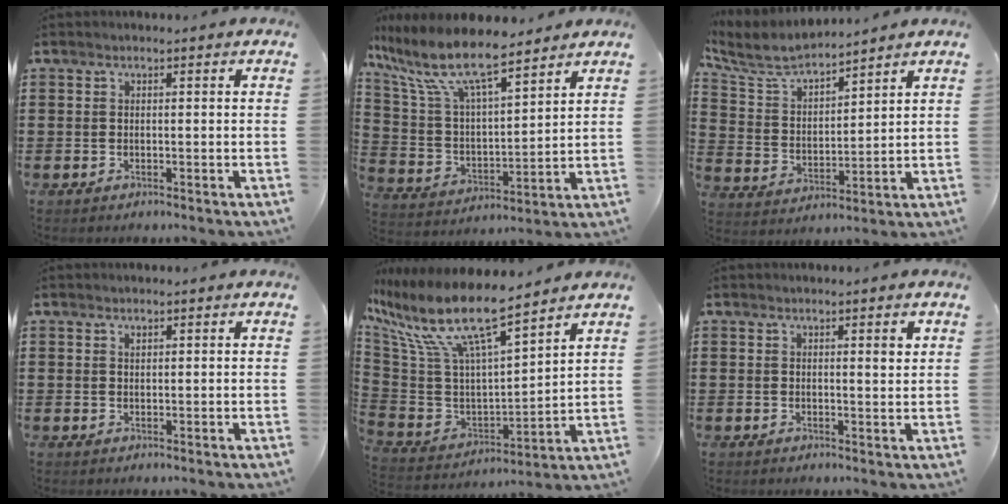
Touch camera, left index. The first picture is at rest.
{"total": 10.9, "force": [8.5, 2.1, 6.5], "torque": [-0.166, -0.045, 0.141]}
{"total": 6.6, "force": [6.0, 1.2, 2.5], "torque": [-0.078, -0.032, 0.102]}
{"total": 0.7, "force": [0.5, 0.4, 0.3], "torque": [-0.007, 0.001, 0.009]}
{"total": 12.9, "force": [8.7, 2.9, 9.1], "torque": [-0.214, -0.058, 0.145]}
{"total": 2.0, "force": [0.9, 0.5, 1.7], "torque": [-0.020, -0.004, 0.012]}